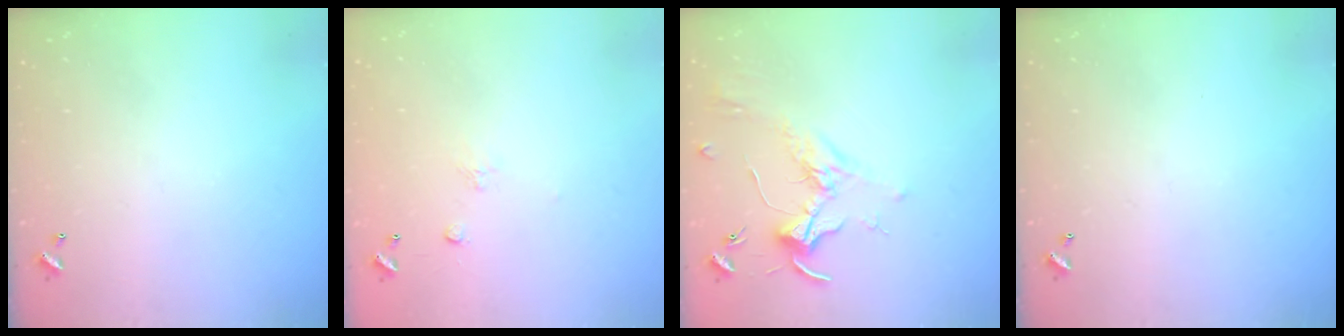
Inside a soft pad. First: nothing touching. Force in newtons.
{"total": 4.5, "press": 4.4, "slide": 0.8}
{"total": 1.7, "press": 1.5, "slide": 0.7}
{"total": 0.0}